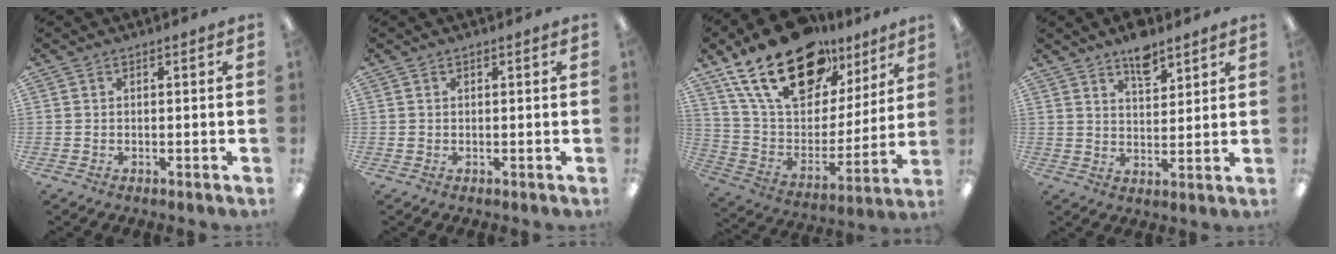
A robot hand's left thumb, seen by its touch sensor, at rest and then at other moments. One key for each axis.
{"total": 0.5, "fx": 0.2, "fy": 0.5, "fz": 0.2, "tx": -0.005, "ty": 0.005, "tz": 0.001}
{"total": 25.7, "fx": 16.2, "fy": 13.5, "fz": 14.7, "tx": -0.257, "ty": -0.092, "tz": 0.285}
{"total": 10.3, "fx": 8.1, "fy": 4.1, "fz": 4.9, "tx": -0.070, "ty": -0.048, "tz": 0.142}